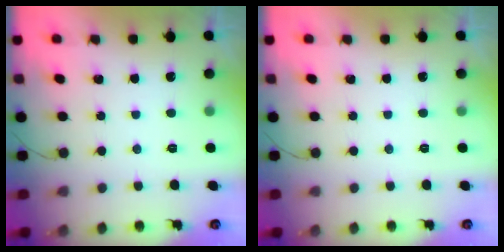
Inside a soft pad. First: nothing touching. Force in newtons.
{"total": 0.0}